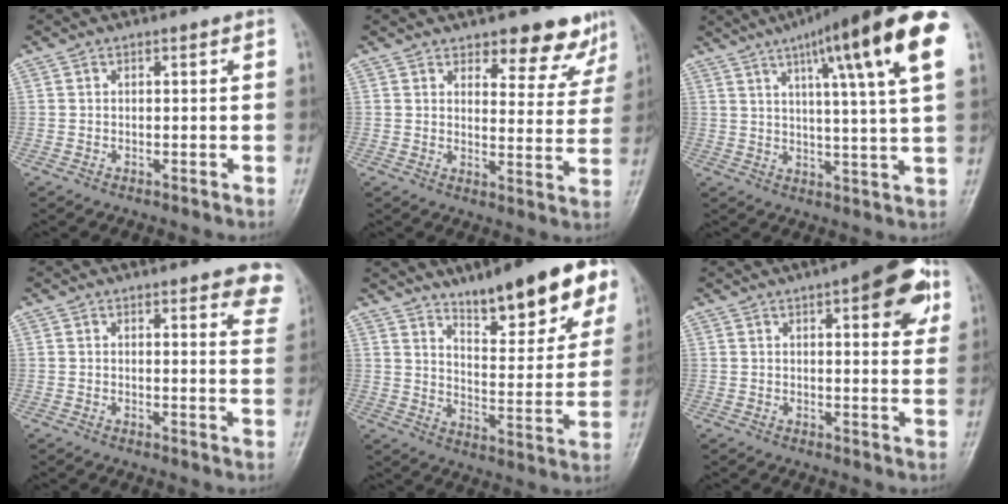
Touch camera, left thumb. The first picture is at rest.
{"total": 9.4, "force": [7.6, 3.8, 4.0], "torque": [-0.012, -0.052, 0.092]}
{"total": 20.6, "force": [9.2, 2.7, 18.2], "torque": [-0.257, -0.013, 0.125]}
{"total": 7.4, "force": [6.1, 2.2, 3.5], "torque": [-0.007, -0.029, 0.050]}
{"total": 17.9, "force": [11.8, 4.9, 12.5], "torque": [-0.134, -0.062, 0.180]}
{"total": 11.7, "force": [5.2, 4.0, 9.6], "torque": [-0.089, -0.010, 0.058]}